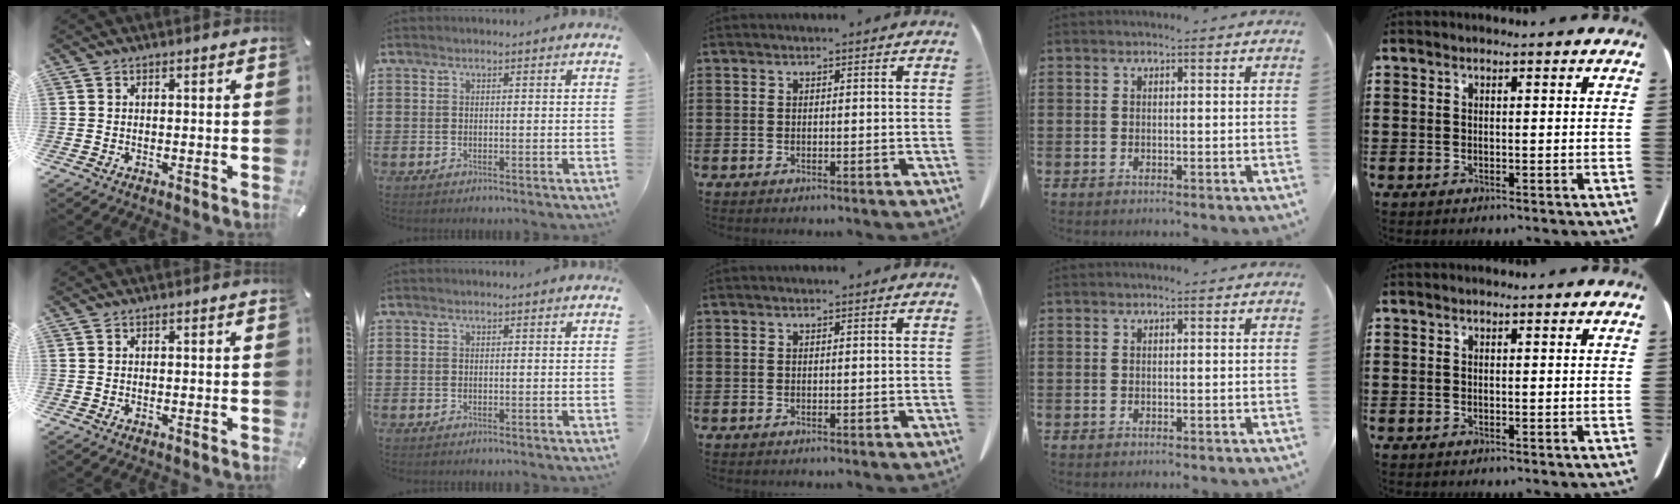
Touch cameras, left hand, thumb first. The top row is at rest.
{}